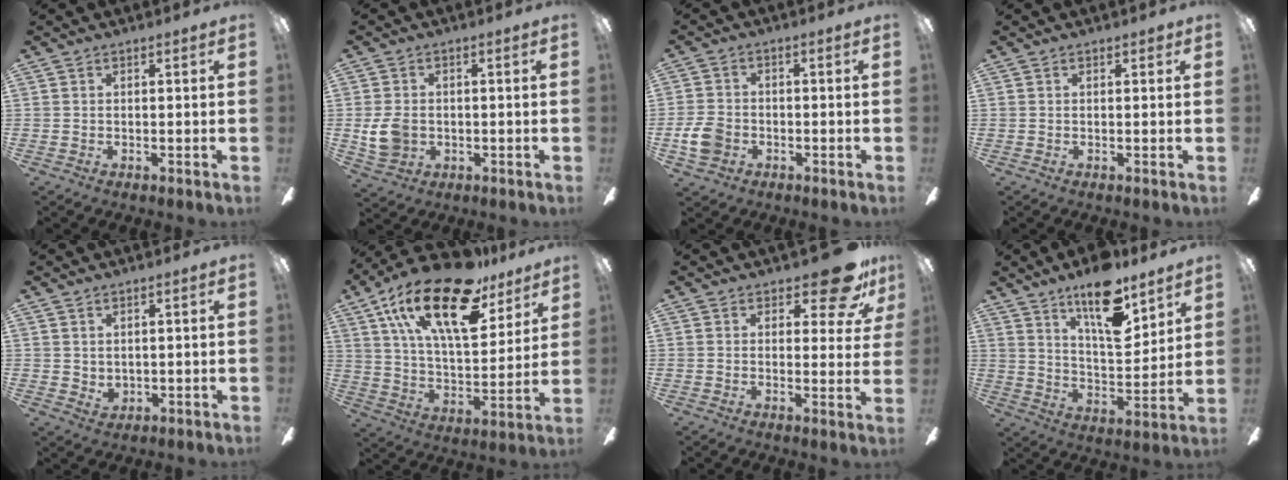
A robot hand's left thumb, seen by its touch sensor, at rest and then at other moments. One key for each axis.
{"total": 6.6, "fx": -0.6, "fy": 5.4, "fz": 3.8, "tx": -0.087, "ty": 0.007, "tz": -0.011}
{"total": 6.8, "fx": -2.5, "fy": 5.2, "fz": 3.7, "tx": -0.083, "ty": 0.011, "tz": -0.049}
{"total": 0.8, "fx": 0.5, "fy": 0.4, "fz": 0.5, "tx": -0.002, "ty": 0.000, "tz": 0.007}
{"total": 2.1, "fx": 1.5, "fy": 1.3, "fz": 0.6, "tx": -0.007, "ty": -0.007, "tz": 0.027}
{"total": 25.1, "fx": 14.8, "fy": 10.1, "fz": 17.5, "tx": -0.310, "ty": -0.078, "tz": 0.252}
{"total": 10.9, "fx": 7.3, "fy": 4.2, "fz": 6.9, "tx": -0.082, "ty": -0.041, "tz": 0.126}
{"total": 16.3, "fx": 11.5, "fy": 5.6, "fz": 10.1, "tx": -0.167, "ty": -0.067, "tz": 0.194}